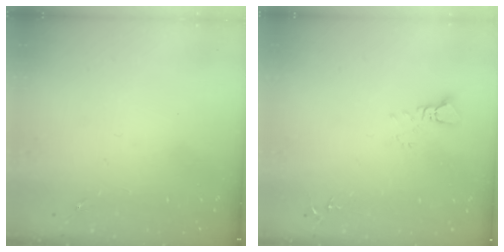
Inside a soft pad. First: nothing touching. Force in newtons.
{"total": 3.4, "press": 3.4, "slide": 0.2}